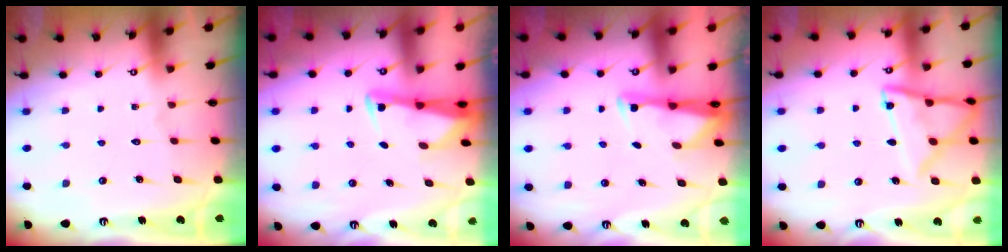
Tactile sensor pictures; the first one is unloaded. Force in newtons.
{"total": 2.5, "press": 2.5, "slide": 0.5}
{"total": 2.8, "press": 2.7, "slide": 0.4}
{"total": 13.1, "press": 13.1, "slide": 1.4}